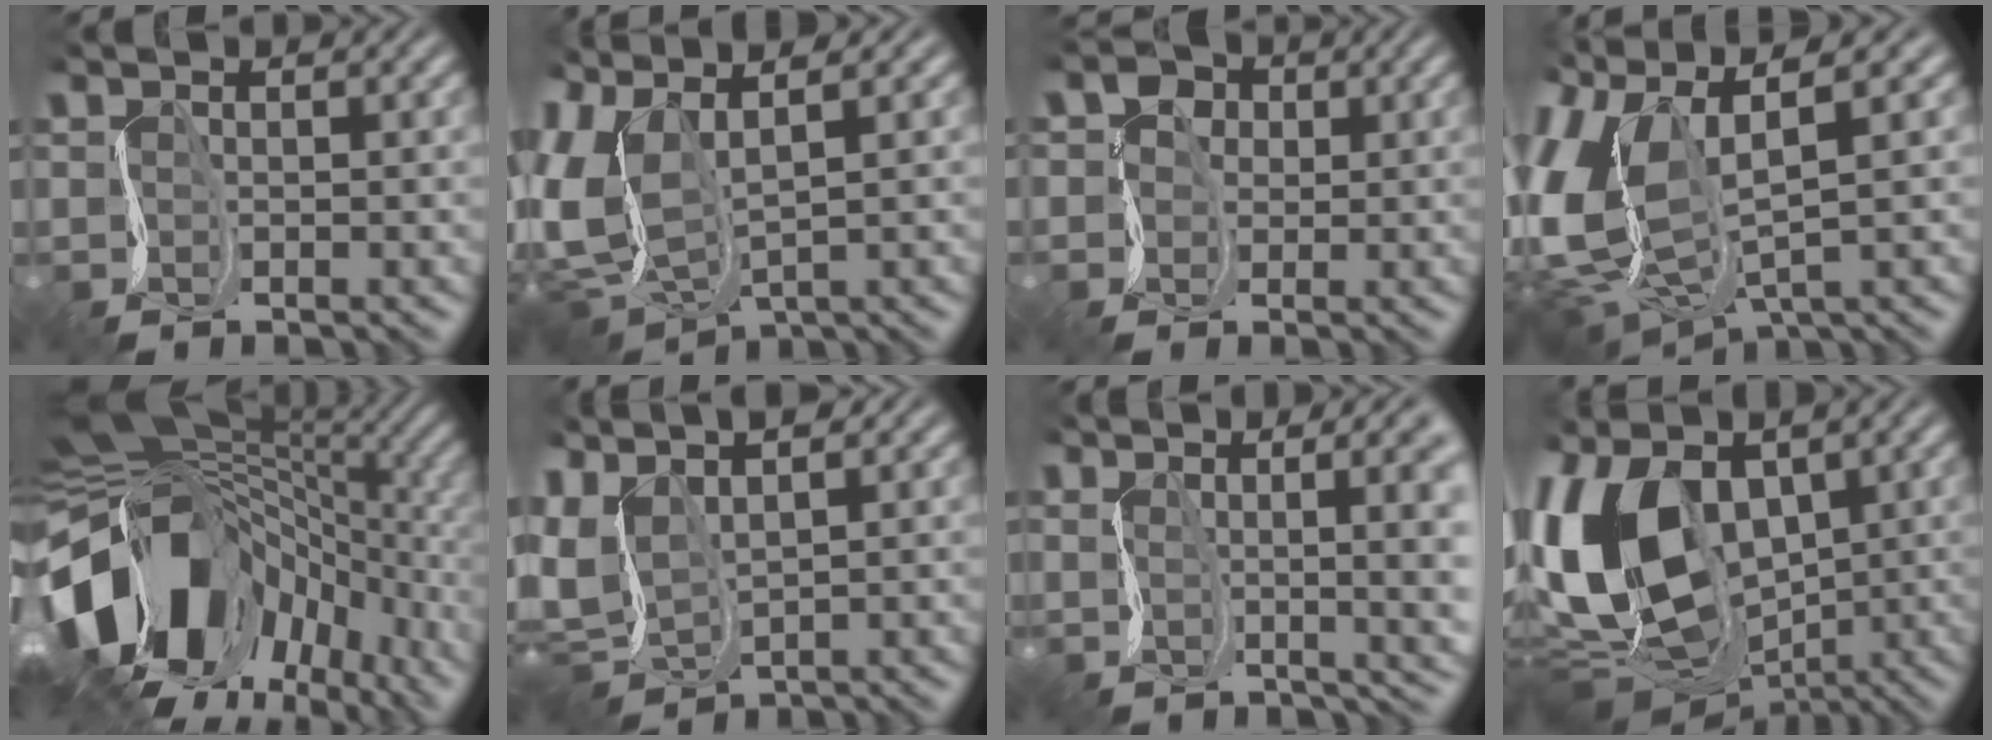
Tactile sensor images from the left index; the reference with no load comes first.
{"total": 7.5, "force": [0.3, 3.8, 6.5], "torque": [-0.194, -0.002, 0.015]}
{"total": 1.6, "force": [-0.2, 1.6, 0.0], "torque": [-0.003, 0.001, -0.007]}
{"total": 11.0, "force": [0.9, 5.9, 9.2], "torque": [-0.232, -0.003, 0.022]}
{"total": 17.2, "force": [-4.5, 11.9, 11.6], "torque": [-0.196, -0.024, -0.049]}
{"total": 5.4, "force": [0.7, 3.2, 4.3], "torque": [-0.122, 0.005, 0.017]}
{"total": 11.9, "force": [2.8, 5.4, 10.2], "torque": [-0.146, 0.042, 0.044]}
{"total": 13.2, "force": [0.3, 8.9, 9.8], "torque": [-0.222, -0.012, -0.002]}